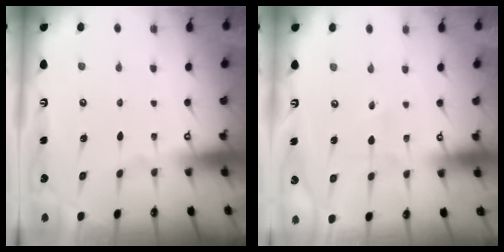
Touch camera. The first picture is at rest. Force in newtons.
{"total": 1.7, "press": 1.7, "slide": 0.2}